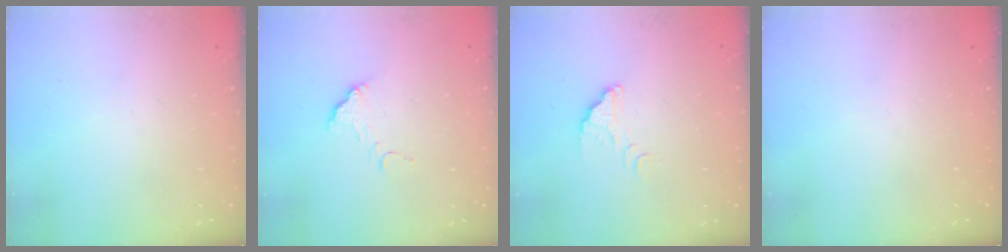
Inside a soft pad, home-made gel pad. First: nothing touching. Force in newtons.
{"total": 7.2, "press": 7.2, "slide": 0.4}
{"total": 2.9, "press": 2.9, "slide": 0.2}
{"total": 0.0}